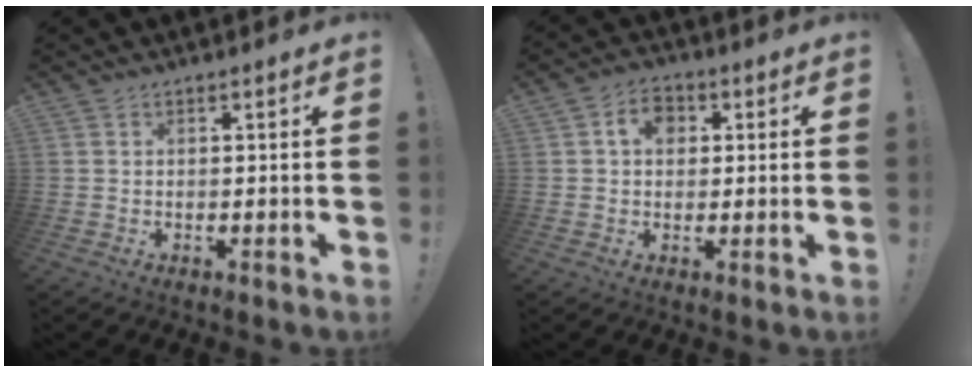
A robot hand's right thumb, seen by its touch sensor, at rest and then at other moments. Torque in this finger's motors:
{"motor_torque": [1.00, 0.94, 0.04, -0.07, 0.00]}